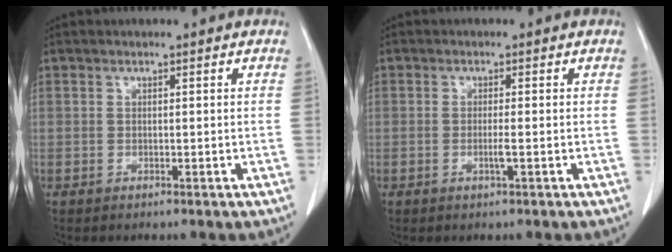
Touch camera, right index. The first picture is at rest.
{"total": 1.6, "force": [-0.5, -0.2, 1.5], "torque": [-0.032, -0.004, -0.010]}